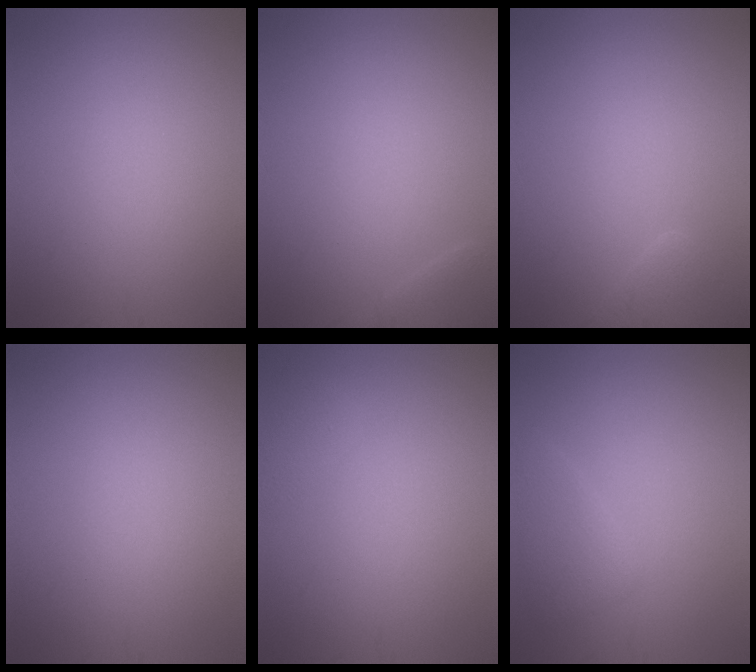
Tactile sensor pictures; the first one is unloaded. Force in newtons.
{"total": 1.3, "press": 1.3, "slide": 0.0}
{"total": 1.9, "press": 1.9, "slide": 0.1}
{"total": 0.0}
{"total": 1.2, "press": 1.2, "slide": 0.1}
{"total": 2.0, "press": 2.0, "slide": 0.2}